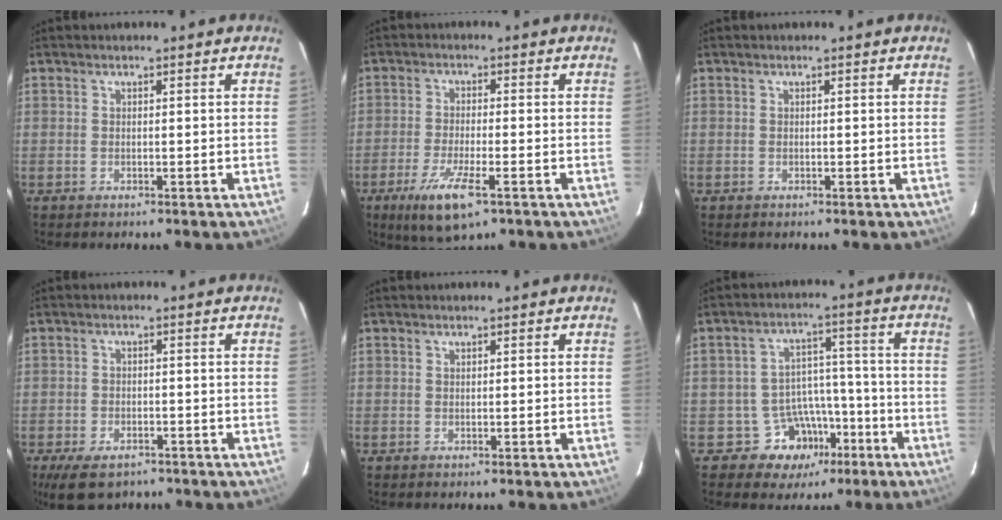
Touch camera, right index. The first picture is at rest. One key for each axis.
{"total": 9.0, "fx": -5.0, "fy": 2.0, "fz": 7.2, "tx": -0.155, "ty": -0.028, "tz": -0.088}
{"total": 0.0}
{"total": 7.6, "fx": -5.3, "fy": 3.7, "fz": 3.9, "tx": -0.092, "ty": -0.017, "tz": -0.086}
{"total": 0.0}
{"total": 9.2, "fx": -5.4, "fy": 7.3, "fz": 1.5, "tx": -0.026, "ty": 0.038, "tz": -0.068}